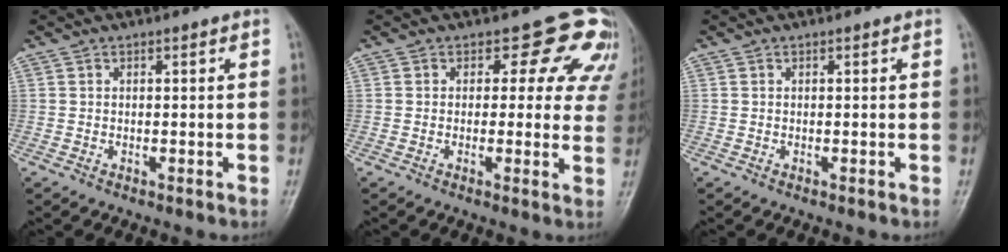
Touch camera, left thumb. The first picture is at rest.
{"total": 7.1, "force": [3.5, 1.7, 5.9], "torque": [-0.060, -0.012, 0.040]}
{"total": 0.0}